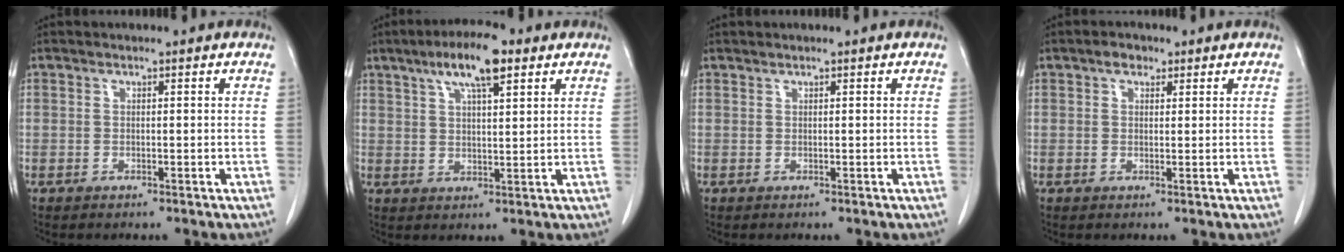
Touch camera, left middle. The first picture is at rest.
{"total": 8.4, "force": [4.9, 1.8, 6.6], "torque": [-0.120, 0.016, 0.081]}
{"total": 0.0}
{"total": 1.9, "force": [1.1, 1.2, 0.9], "torque": [-0.018, 0.008, 0.016]}